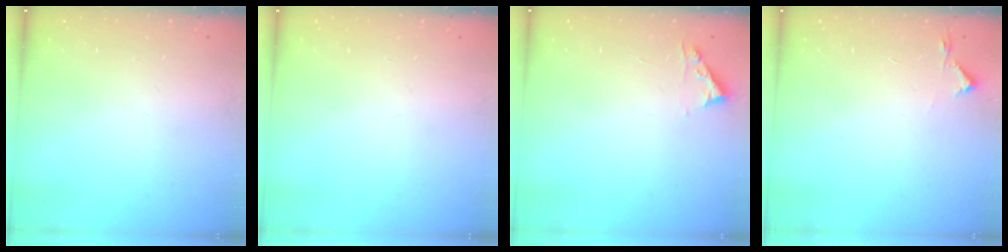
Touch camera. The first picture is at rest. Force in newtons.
{"total": 0.0}
{"total": 4.5, "press": 4.4, "slide": 0.5}
{"total": 2.7, "press": 2.6, "slide": 0.4}